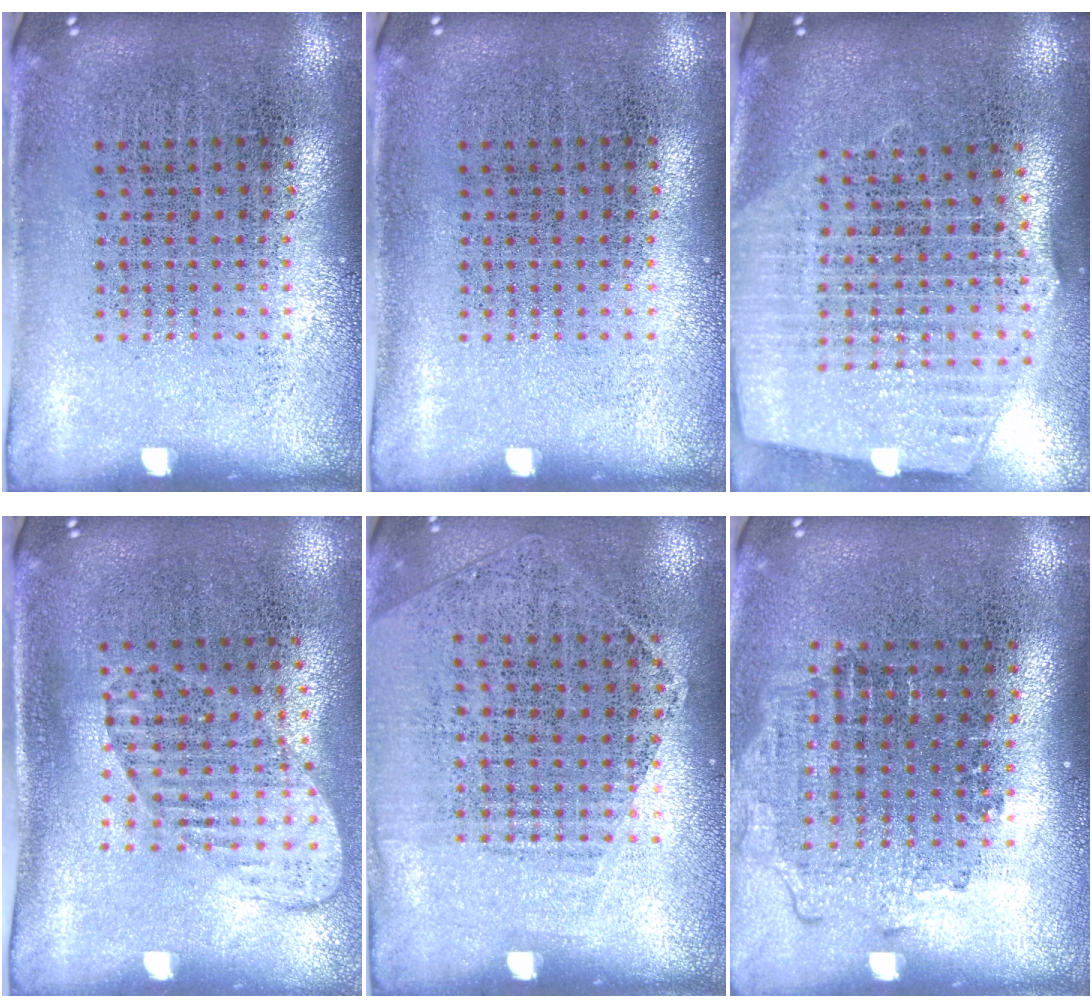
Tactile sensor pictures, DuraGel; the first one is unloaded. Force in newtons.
{"total": 0.0}
{"total": 2.6, "press": 2.2, "slide": 1.4}
{"total": 1.5, "press": 1.2, "slide": 0.8}
{"total": 1.2, "press": 1.0, "slide": 0.7}
{"total": 1.2, "press": 1.1, "slide": 0.5}